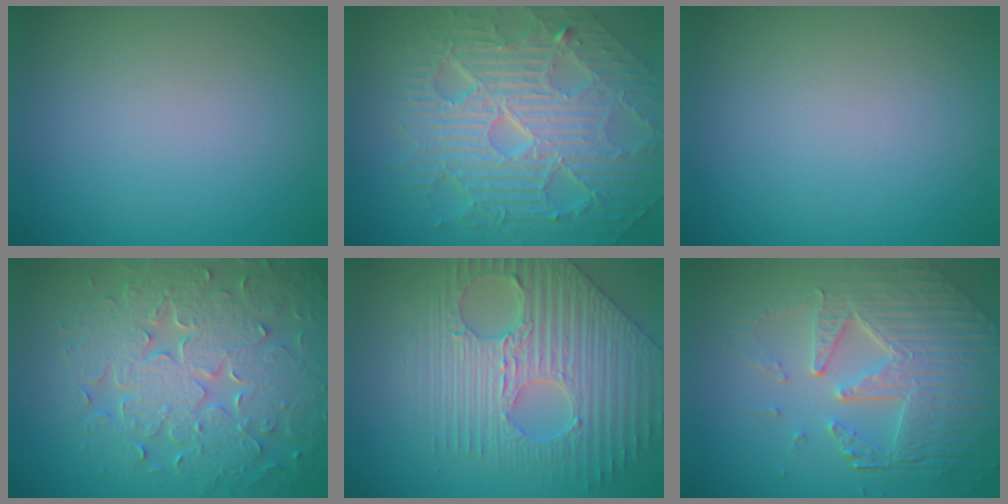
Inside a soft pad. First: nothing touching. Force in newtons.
{"total": 11.1, "press": 7.2, "slide": 8.5}
{"total": 0.0}
{"total": 8.7, "press": 6.3, "slide": 6.0}
{"total": 6.4, "press": 5.5, "slide": 3.3}
{"total": 7.9, "press": 5.6, "slide": 5.5}